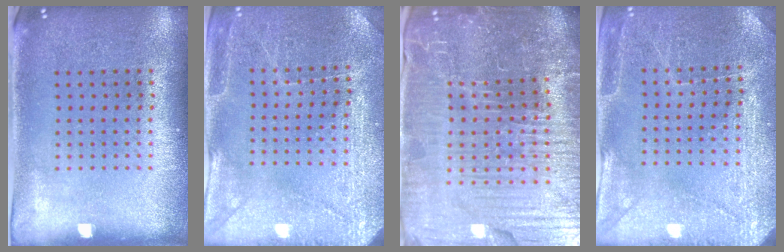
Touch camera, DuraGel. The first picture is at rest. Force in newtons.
{"total": 2.9, "press": 2.9, "slide": 0.3}
{"total": 7.0, "press": 6.3, "slide": 3.2}
{"total": 2.9, "press": 2.9, "slide": 0.3}